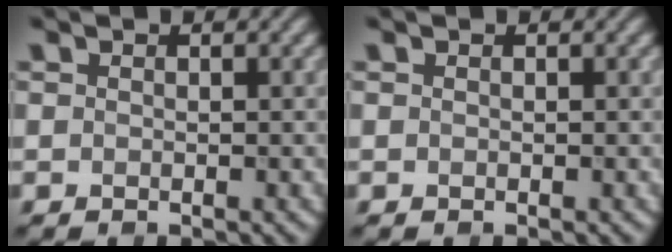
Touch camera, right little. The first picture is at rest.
{"total": 0.0}